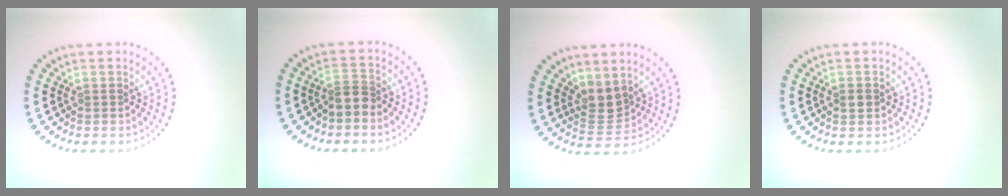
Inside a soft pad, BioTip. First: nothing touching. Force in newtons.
{"total": 2.0, "press": 1.4, "slide": 1.4}
{"total": 2.8, "press": 2.2, "slide": 1.7}
{"total": 1.1, "press": 1.1, "slide": 0.1}